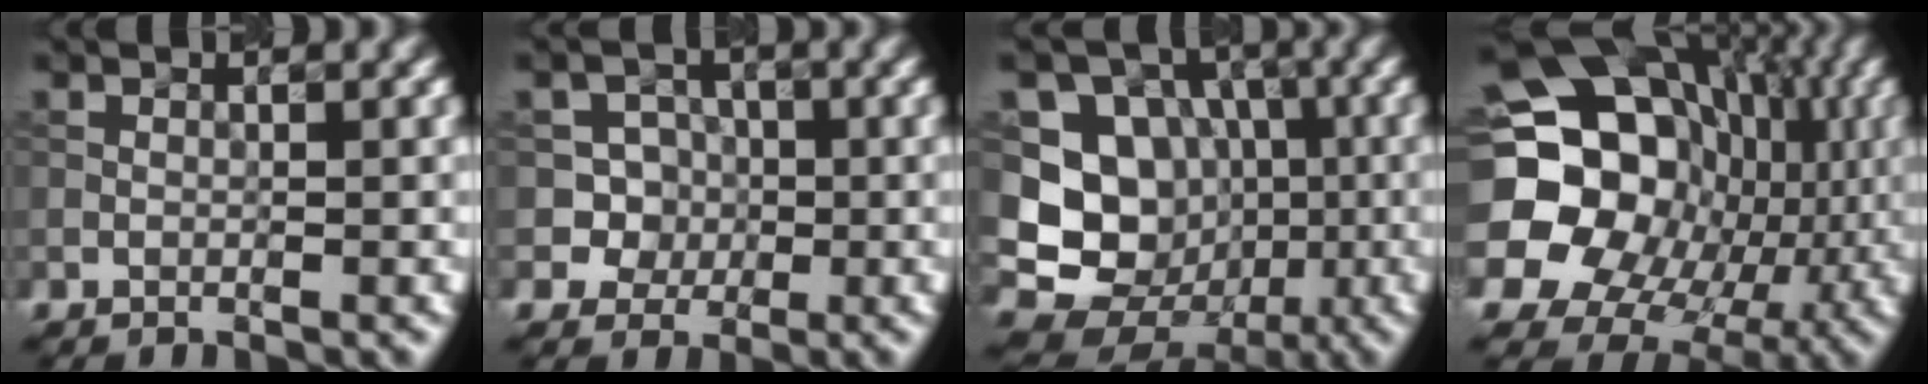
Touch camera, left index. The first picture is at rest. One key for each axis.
{"total": 4.0, "fx": -0.8, "fy": 3.9, "fz": 0.8, "tx": 0.002, "ty": 0.019, "tz": -0.024}
{"total": 13.6, "fx": -1.7, "fy": 12.7, "fz": 4.5, "tx": -0.112, "ty": 0.006, "tz": -0.033}
{"total": 22.2, "fx": 1.3, "fy": 19.9, "fz": 9.7, "tx": -0.192, "ty": 0.022, "tz": -0.001}